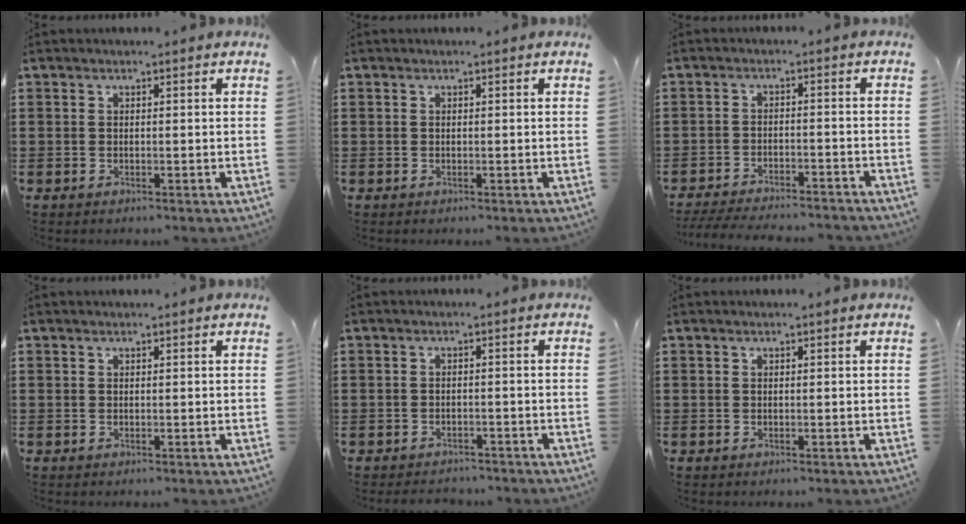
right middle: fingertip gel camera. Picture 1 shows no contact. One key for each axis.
{"total": 0.0}
{"total": 4.7, "fx": -4.6, "fy": 0.2, "fz": 1.0, "tx": -0.020, "ty": -0.005, "tz": -0.093}
{"total": 0.0}
{"total": 2.2, "fx": -2.1, "fy": 0.4, "fz": -0.2, "tx": -0.003, "ty": -0.001, "tz": -0.048}
{"total": 0.0}